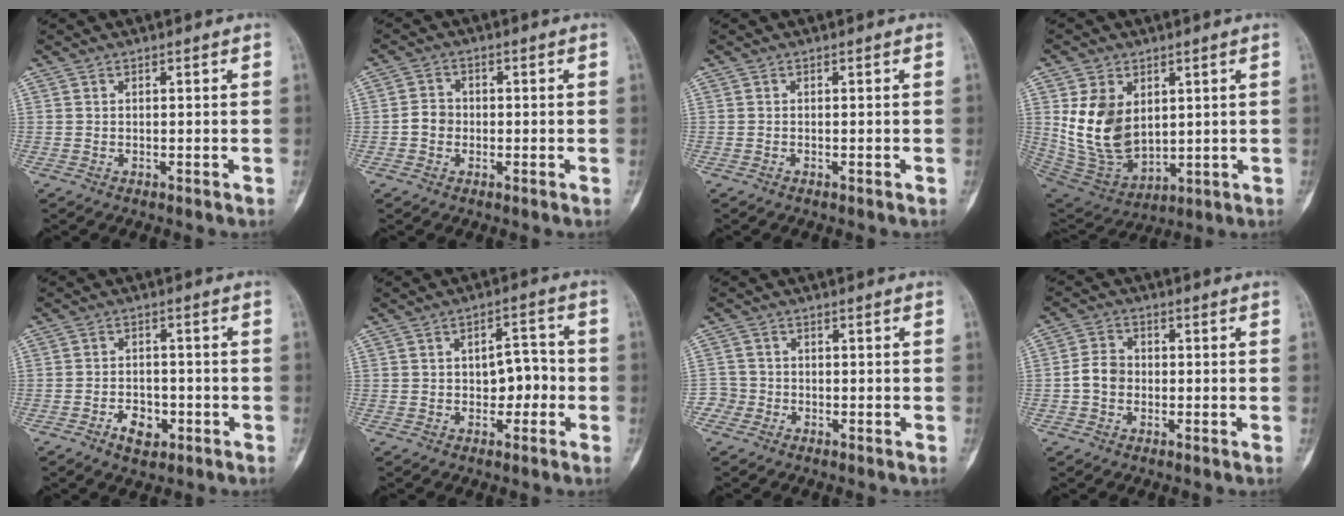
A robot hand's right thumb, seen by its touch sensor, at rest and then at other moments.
{"total": 3.3, "force": [-0.7, 3.0, 1.4], "torque": [-0.013, 0.011, -0.019]}
{"total": 0.0}
{"total": 14.4, "force": [3.0, 9.9, 10.0], "torque": [-0.165, -0.021, 0.083]}
{"total": 5.1, "force": [-2.5, 3.3, 3.0], "torque": [-0.034, 0.017, -0.038]}
{"total": 6.2, "force": [-0.9, 4.1, 4.6], "torque": [-0.042, 0.026, -0.017]}
{"total": 2.7, "force": [-1.3, 2.3, -0.2], "torque": [0.017, 0.012, -0.033]}
{"total": 4.9, "force": [-0.8, 4.0, 2.7], "torque": [-0.041, 0.016, -0.022]}